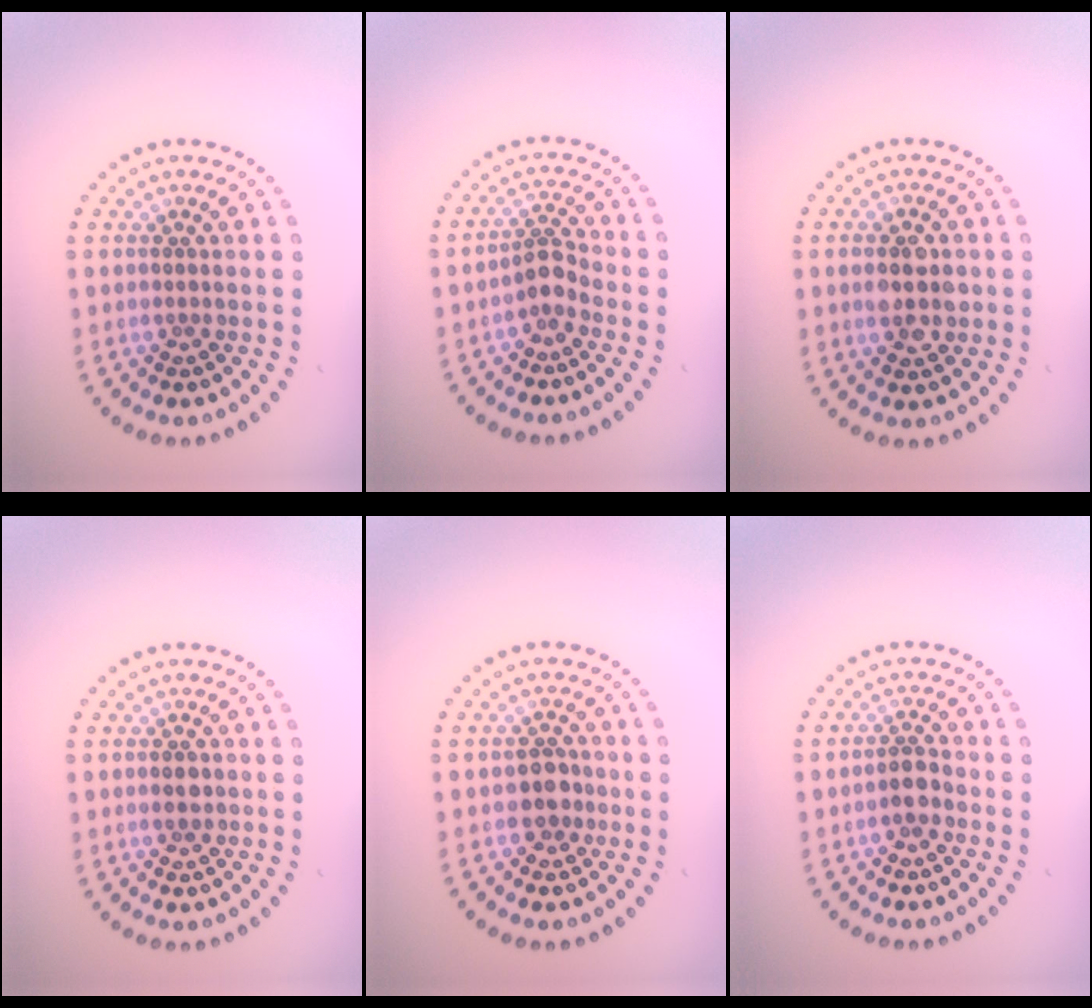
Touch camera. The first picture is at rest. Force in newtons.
{"total": 2.1, "press": 1.5, "slide": 1.5}
{"total": 4.0, "press": 4.0, "slide": 0.1}
{"total": 1.5, "press": 1.5, "slide": 0.1}
{"total": 2.0, "press": 1.8, "slide": 0.8}
{"total": 1.8, "press": 1.5, "slide": 0.9}